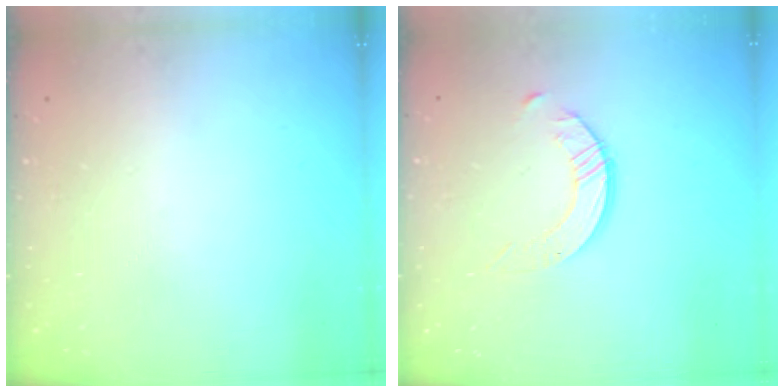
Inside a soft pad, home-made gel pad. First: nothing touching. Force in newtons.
{"total": 2.5, "press": 2.5, "slide": 0.3}